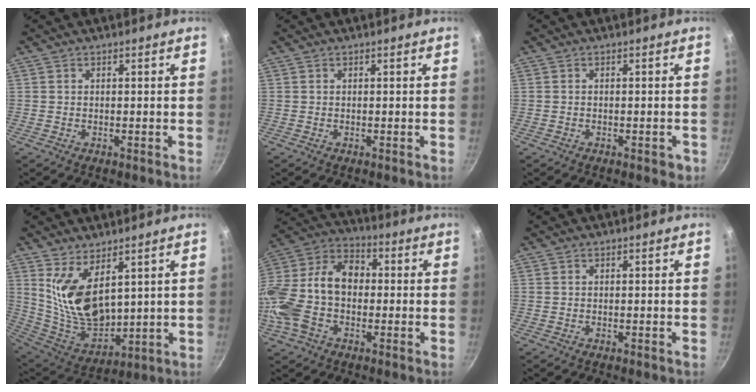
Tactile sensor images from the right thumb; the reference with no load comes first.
{"total": 0.0}
{"total": 2.0, "force": [-0.9, 1.0, 1.4], "torque": [-0.013, 0.011, -0.006]}
{"total": 13.3, "force": [5.5, 6.9, 10.0], "torque": [-0.167, -0.069, 0.128]}
{"total": 21.3, "force": [-2.5, 14.6, 15.2], "torque": [-0.296, 0.051, -0.061]}
{"total": 0.0}